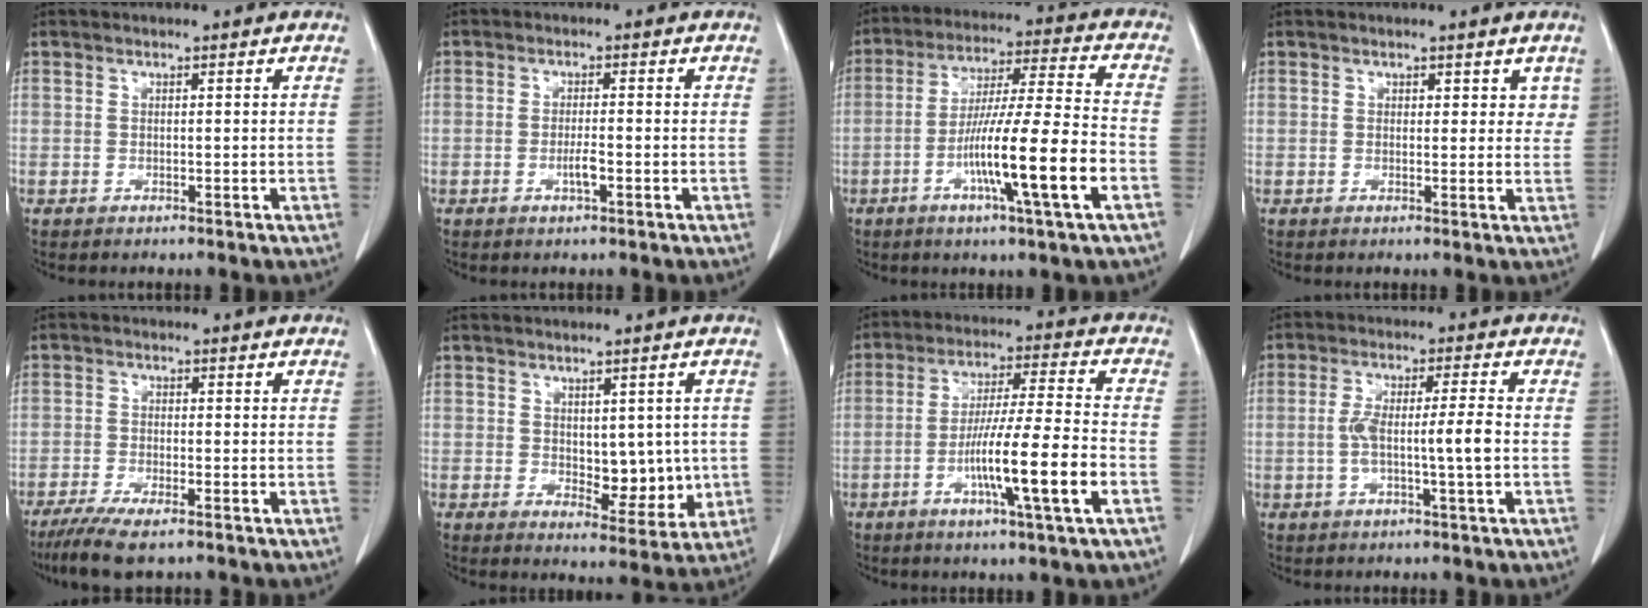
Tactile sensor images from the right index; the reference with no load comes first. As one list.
[{"total": 2.3, "force": [-0.8, 0.2, 2.1], "torque": [-0.042, -0.002, -0.015]}, {"total": 15.3, "force": [-5.2, -0.5, 14.4], "torque": [-0.256, -0.009, -0.093]}, {"total": 0.9, "force": [0.4, 0.6, 0.5], "torque": [-0.001, 0.001, 0.004]}, {"total": 7.8, "force": [-5.8, 1.4, 5.1], "torque": [-0.086, -0.019, -0.094]}, {"total": 6.5, "force": [0.2, 3.5, 5.5], "torque": [-0.064, -0.007, 0.016]}, {"total": 12.9, "force": [-4.3, -0.5, 12.2], "torque": [-0.216, -0.007, -0.079]}, {"total": 6.5, "force": [-1.1, 0.0, 6.4], "torque": [-0.128, 0.011, -0.017]}]